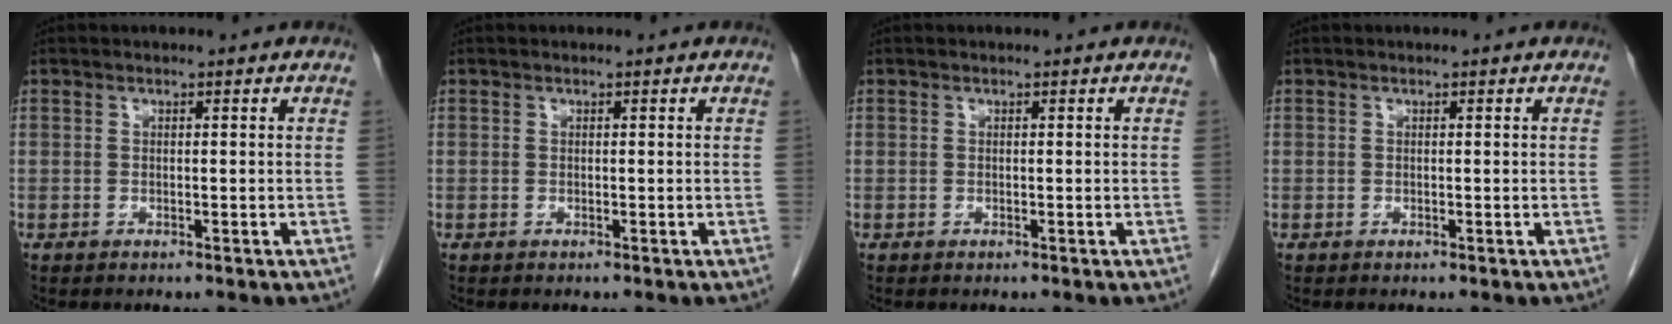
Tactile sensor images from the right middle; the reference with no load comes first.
{"total": 0.0}
{"total": 0.0}
{"total": 0.0}